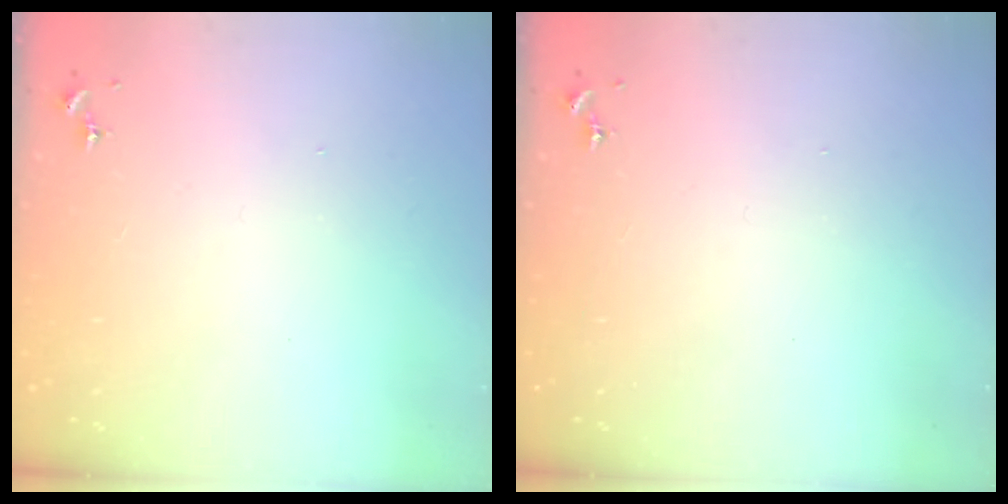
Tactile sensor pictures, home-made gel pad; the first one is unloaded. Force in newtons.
{"total": 0.0}